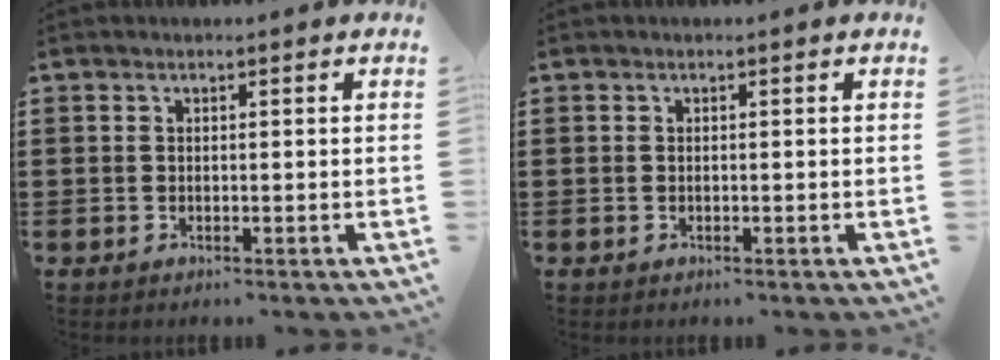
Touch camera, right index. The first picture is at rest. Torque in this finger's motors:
{"motor_torque": [-0.85, 1.29, 0.00, 0.01]}